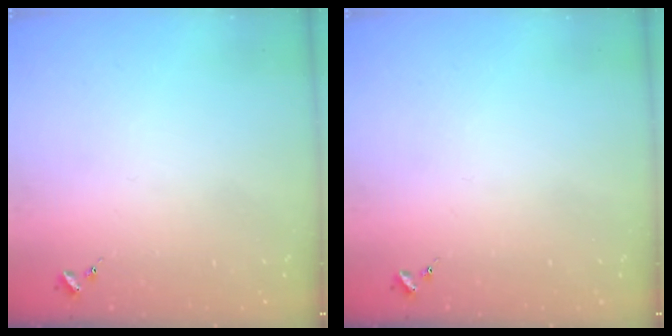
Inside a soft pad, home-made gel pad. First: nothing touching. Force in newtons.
{"total": 0.0}